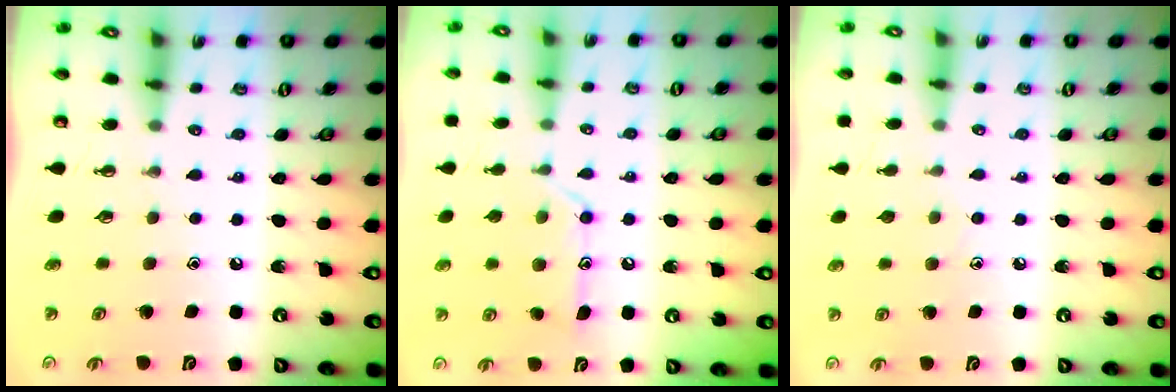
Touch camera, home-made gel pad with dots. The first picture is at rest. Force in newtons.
{"total": 13.0, "press": 12.9, "slide": 0.9}
{"total": 5.7, "press": 5.7, "slide": 0.4}